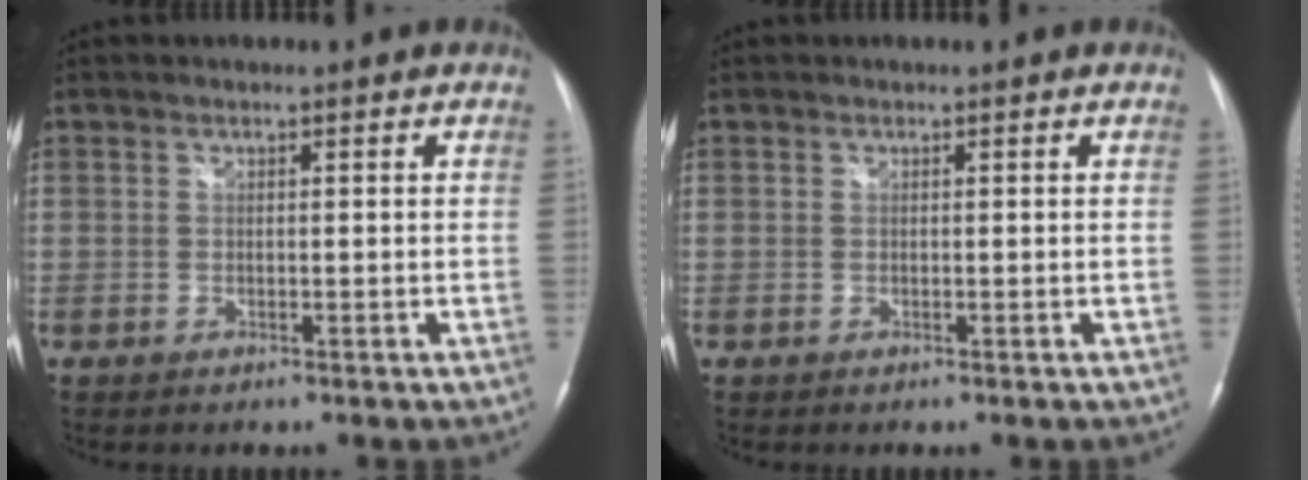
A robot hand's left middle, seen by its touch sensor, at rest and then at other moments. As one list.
[{"total": 0.0}]